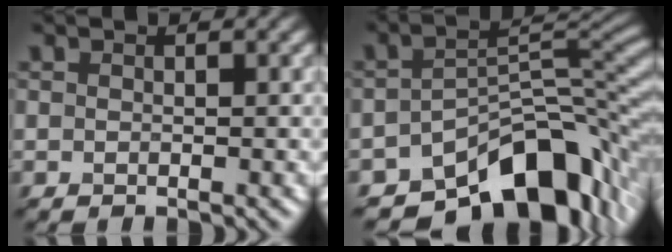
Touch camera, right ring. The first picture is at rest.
{"total": 10.8, "force": [-6.9, 4.9, 6.7], "torque": [-0.078, -0.006, -0.120]}